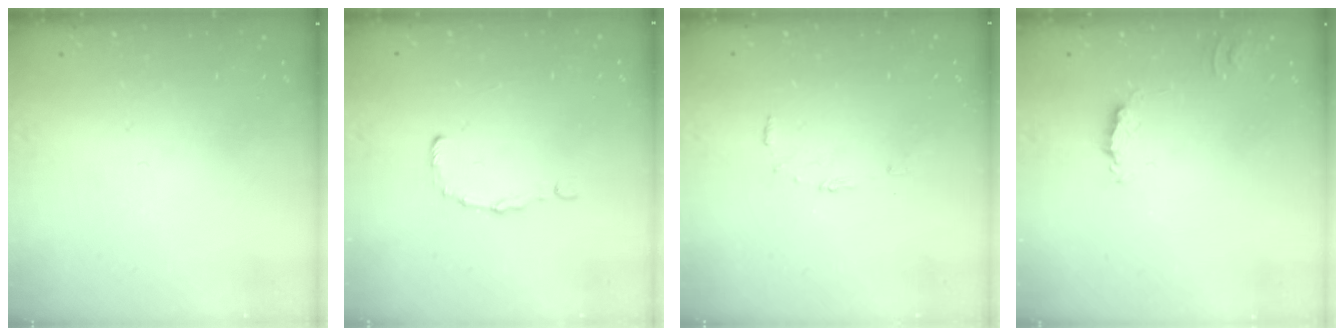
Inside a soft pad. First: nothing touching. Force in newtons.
{"total": 0.0}
{"total": 5.2, "press": 5.1, "slide": 0.4}
{"total": 2.0, "press": 2.0, "slide": 0.2}